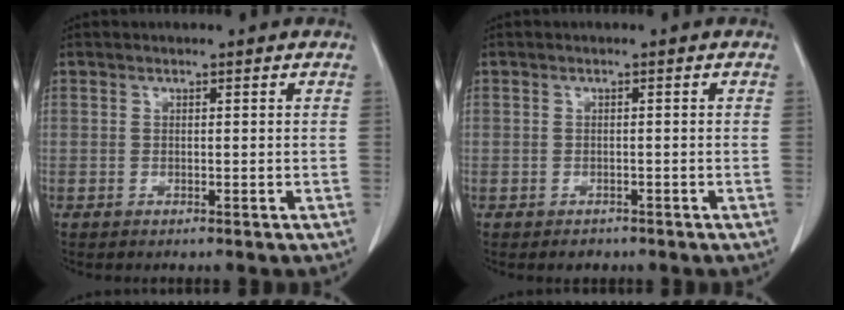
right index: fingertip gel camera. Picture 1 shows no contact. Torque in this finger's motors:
{"motor_torque": [-0.56, -0.29, -0.30, -0.09]}